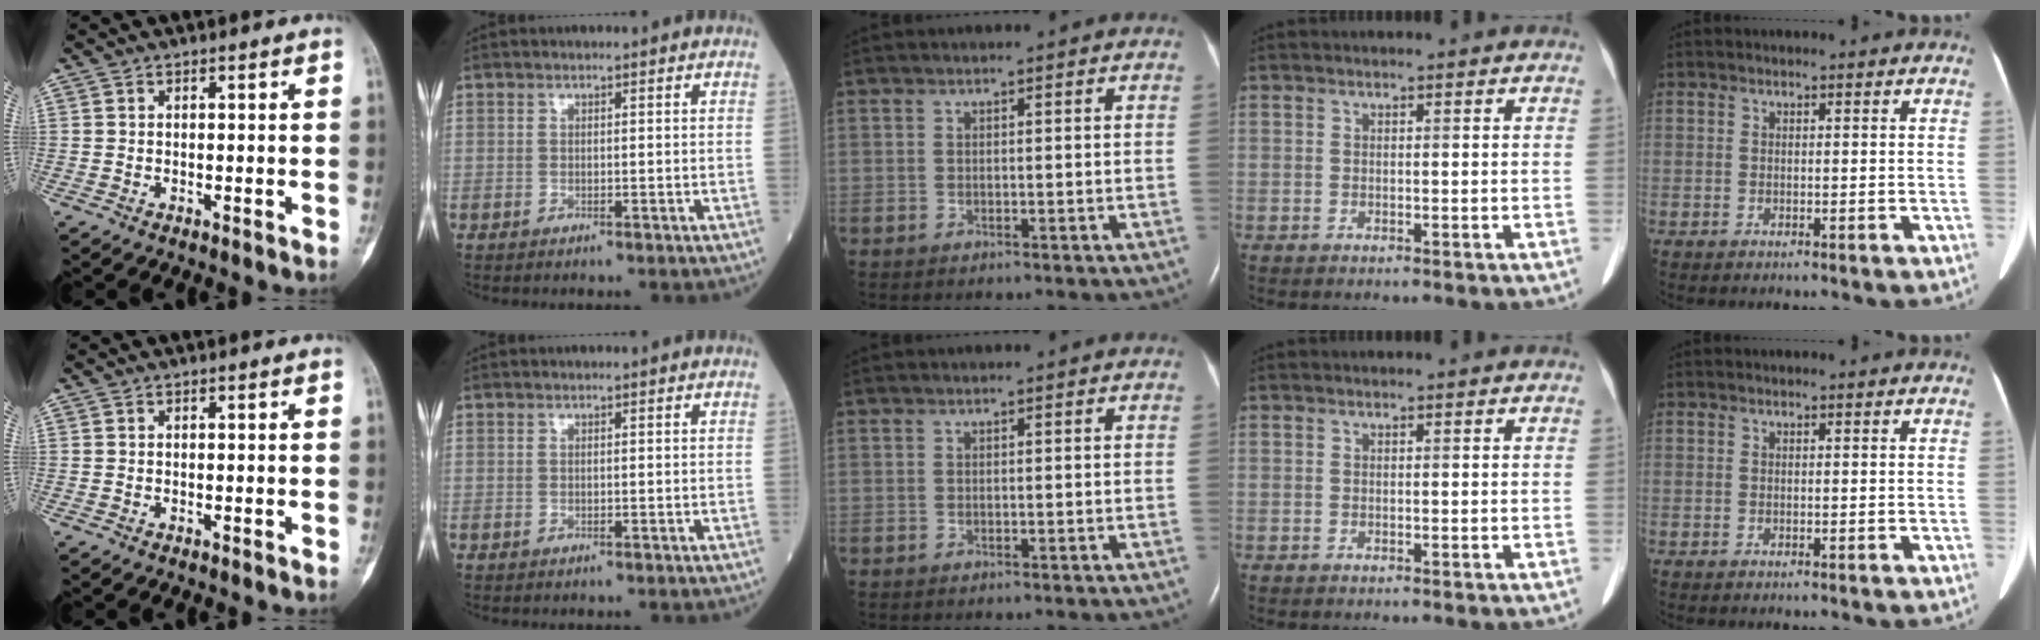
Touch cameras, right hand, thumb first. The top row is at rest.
{}